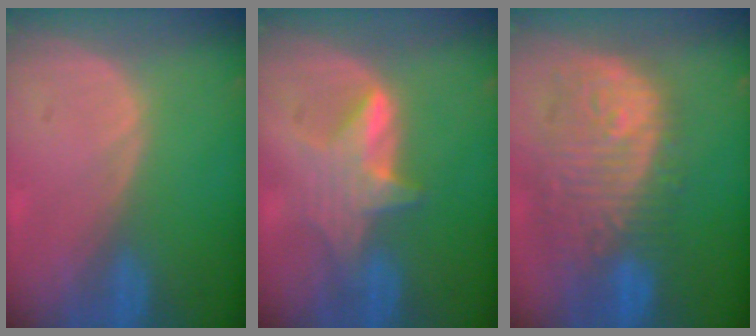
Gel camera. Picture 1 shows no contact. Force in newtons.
{"total": 5.5, "press": 5.5, "slide": 0.2}
{"total": 12.1, "press": 10.8, "slide": 5.5}